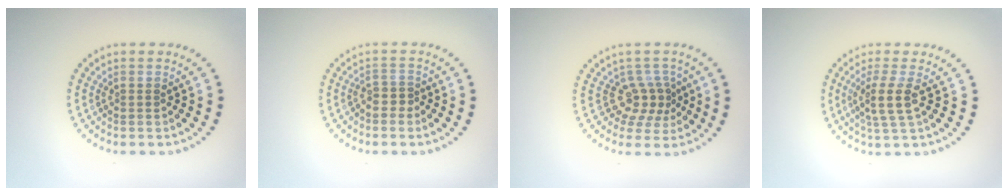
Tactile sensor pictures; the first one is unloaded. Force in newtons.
{"total": 1.4, "press": 1.1, "slide": 0.9}
{"total": 2.9, "press": 2.2, "slide": 2.0}
{"total": 2.9, "press": 2.4, "slide": 1.7}